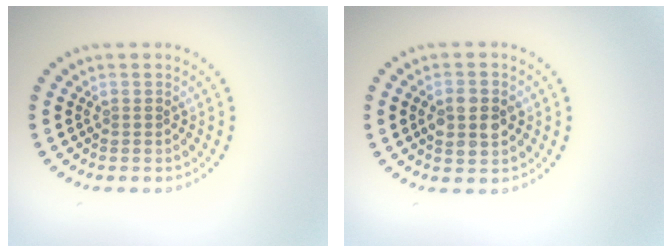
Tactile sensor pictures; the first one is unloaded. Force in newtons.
{"total": 3.7, "press": 3.7, "slide": 0.1}